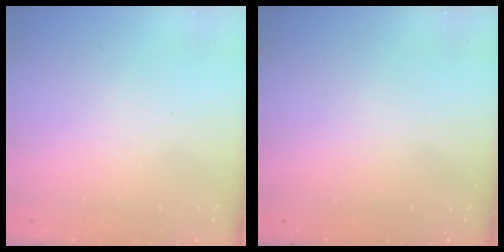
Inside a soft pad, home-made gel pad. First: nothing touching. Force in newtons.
{"total": 0.0}